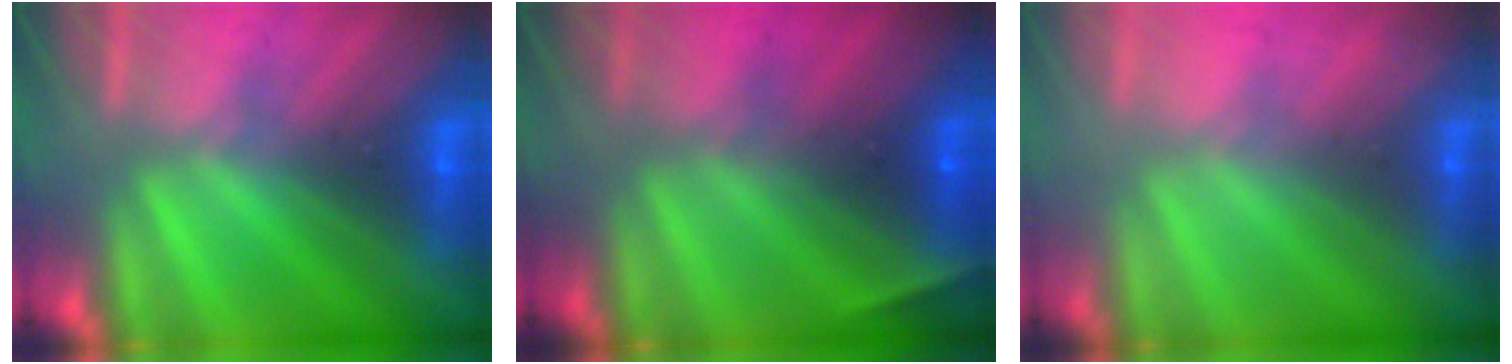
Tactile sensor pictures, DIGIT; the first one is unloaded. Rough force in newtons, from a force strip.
{"total": 2.0}
{"total": 2.2}